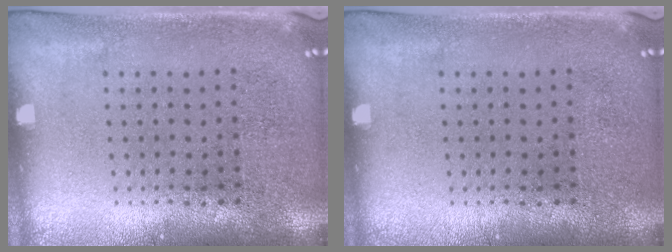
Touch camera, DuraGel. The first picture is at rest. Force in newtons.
{"total": 0.0}